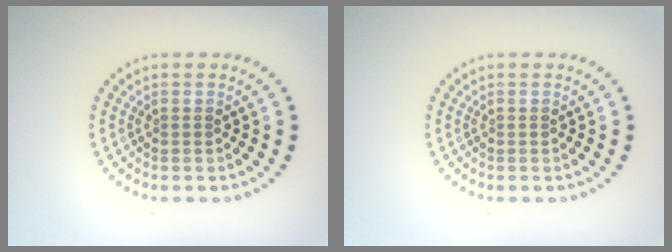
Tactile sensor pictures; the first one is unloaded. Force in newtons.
{"total": 0.0}